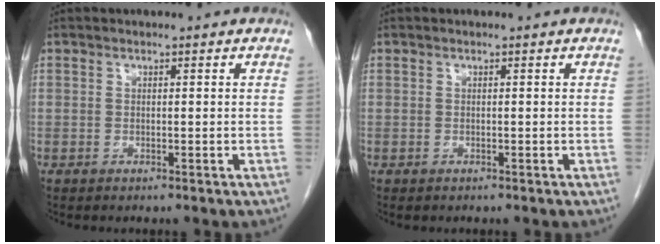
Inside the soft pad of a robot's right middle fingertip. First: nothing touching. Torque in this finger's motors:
{"motor_torque": [0.31, -0.01, -0.03, -0.01]}